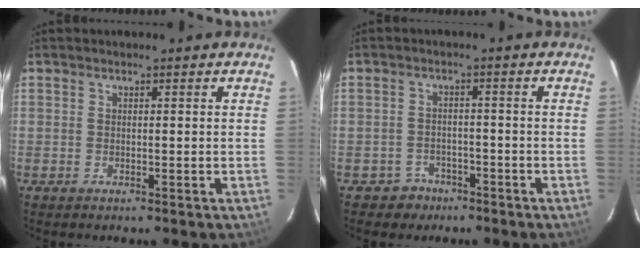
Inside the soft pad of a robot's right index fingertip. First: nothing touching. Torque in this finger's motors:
{"motor_torque": [0.17, -0.21, -0.01, -0.01]}